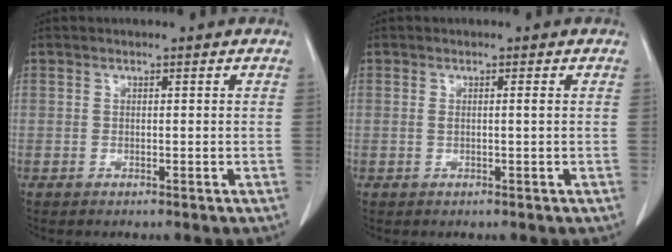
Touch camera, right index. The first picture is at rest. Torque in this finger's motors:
{"motor_torque": [-0.22, 0.08, -0.03, 0.01]}